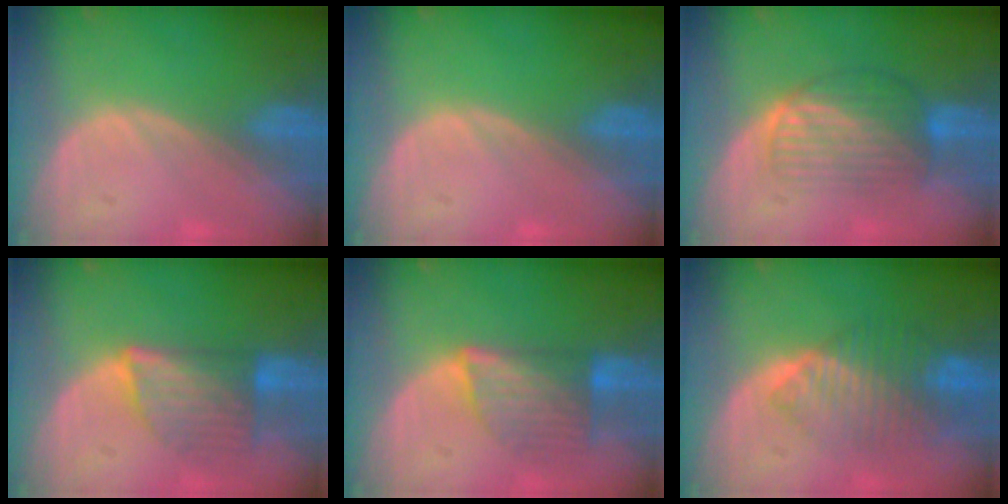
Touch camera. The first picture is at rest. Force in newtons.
{"total": 0.0}
{"total": 6.7, "press": 6.4, "slide": 1.9}
{"total": 6.9, "press": 6.6, "slide": 2.0}
{"total": 6.9, "press": 6.5, "slide": 2.2}
{"total": 8.0, "press": 7.2, "slide": 3.3}